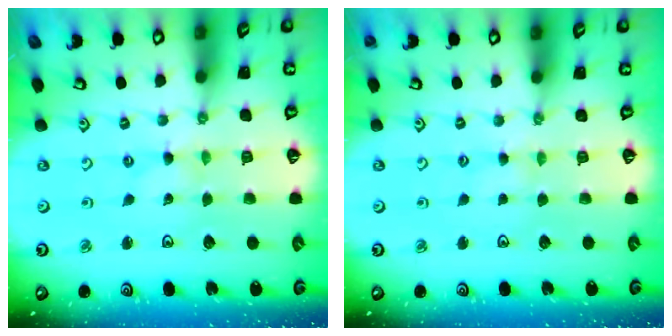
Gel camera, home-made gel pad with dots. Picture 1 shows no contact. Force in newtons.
{"total": 1.8, "press": 1.8, "slide": 0.4}